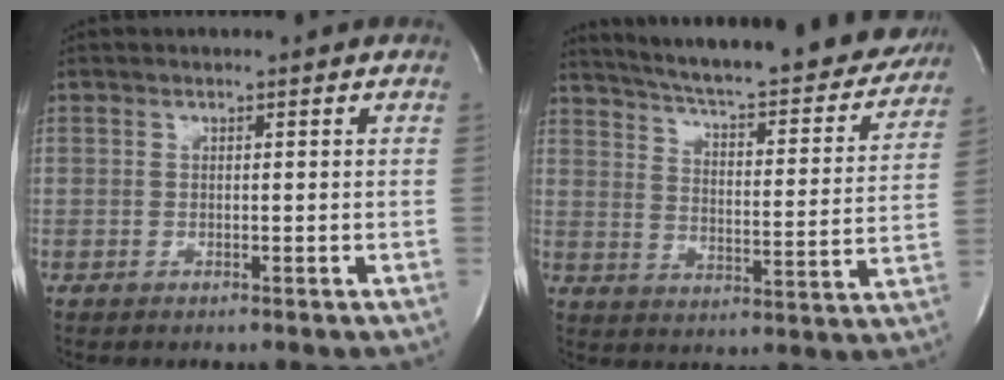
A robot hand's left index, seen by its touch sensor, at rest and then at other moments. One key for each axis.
{"total": 28.8, "fx": 25.4, "fy": 5.7, "fz": 12.4, "tx": -0.203, "ty": -0.055, "tz": 0.319}